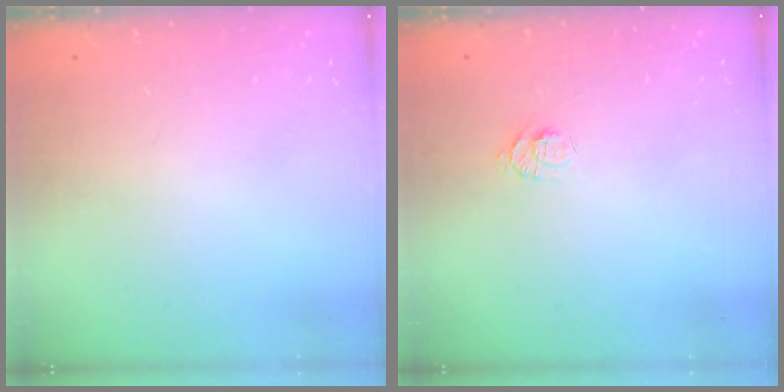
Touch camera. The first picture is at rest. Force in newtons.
{"total": 4.7, "press": 4.7, "slide": 0.5}